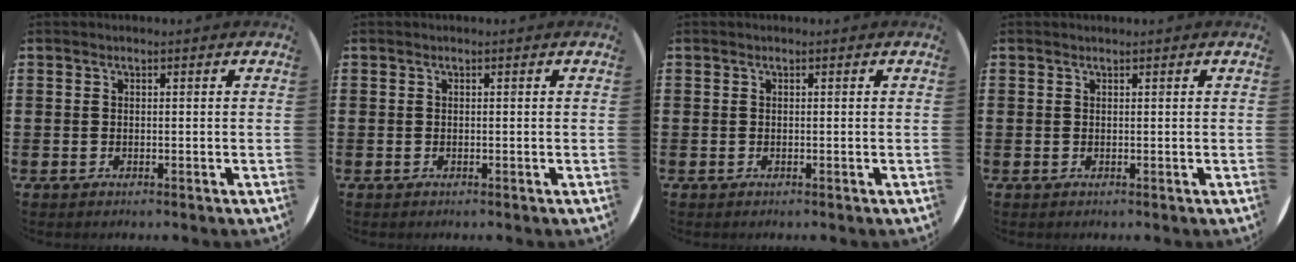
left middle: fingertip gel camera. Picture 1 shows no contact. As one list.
[{"total": 0.0}, {"total": 0.0}, {"total": 0.0}]